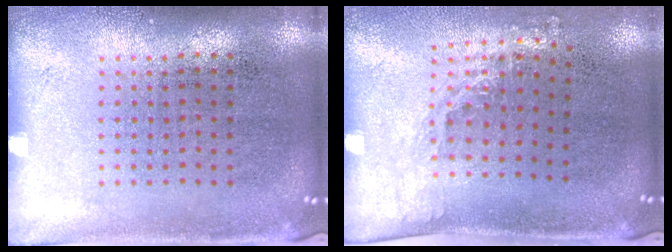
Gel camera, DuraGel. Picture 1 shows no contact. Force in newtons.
{"total": 1.4, "press": 1.1, "slide": 0.9}